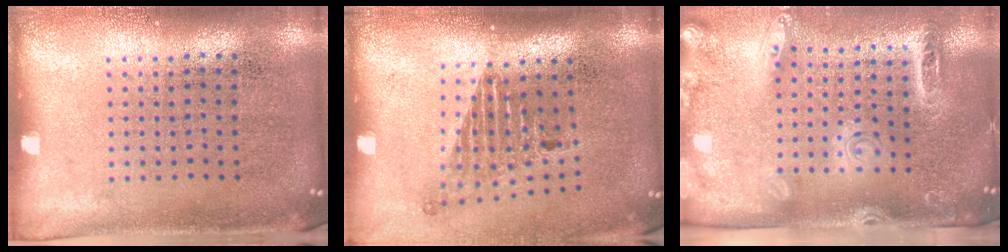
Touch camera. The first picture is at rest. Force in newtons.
{"total": 1.7, "press": 1.1, "slide": 1.2}
{"total": 2.5, "press": 1.9, "slide": 1.6}